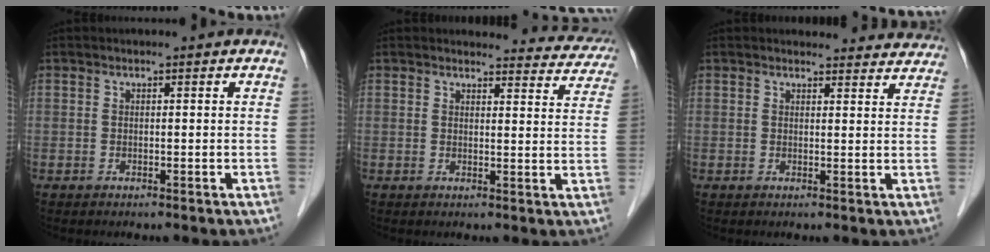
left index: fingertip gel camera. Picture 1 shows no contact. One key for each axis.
{"total": 11.0, "fx": 10.7, "fy": 2.5, "fz": 0.7, "tx": 0.028, "ty": -0.036, "tz": 0.089}
{"total": 10.6, "fx": 10.2, "fy": 2.5, "fz": 1.0, "tx": 0.025, "ty": -0.005, "tz": 0.089}